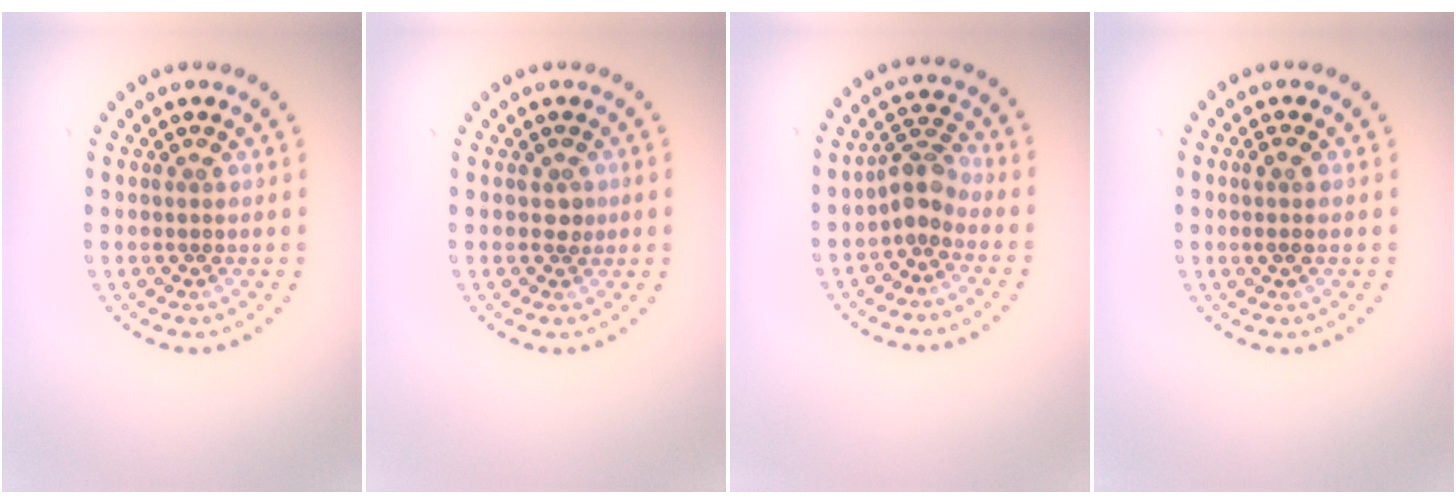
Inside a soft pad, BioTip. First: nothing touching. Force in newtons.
{"total": 0.9, "press": 0.8, "slide": 0.3}
{"total": 2.5, "press": 1.9, "slide": 1.6}
{"total": 1.2, "press": 1.0, "slide": 0.5}